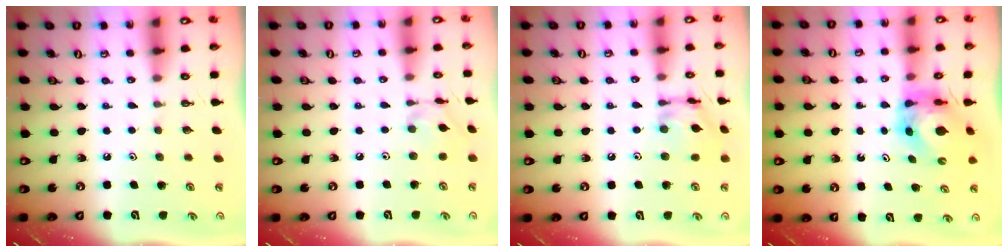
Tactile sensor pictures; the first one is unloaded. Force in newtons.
{"total": 4.7, "press": 4.7, "slide": 0.2}
{"total": 12.6, "press": 12.5, "slide": 0.9}
{"total": 6.1, "press": 6.1, "slide": 0.5}